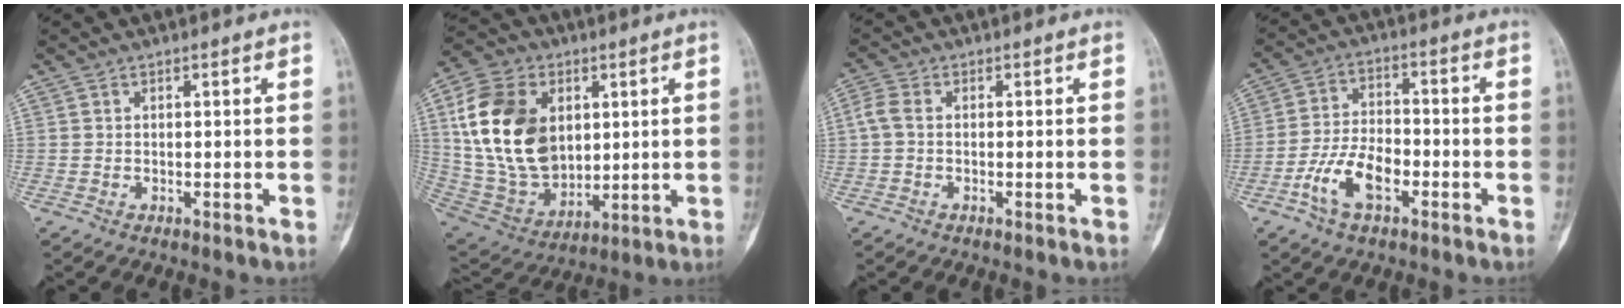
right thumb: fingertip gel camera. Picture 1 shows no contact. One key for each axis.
{"total": 21.6, "fx": 4.7, "fy": 15.2, "fz": 14.7, "tx": -0.259, "ty": -0.013, "tz": 0.102}
{"total": 3.0, "fx": -0.4, "fy": 1.9, "fz": 2.3, "tx": -0.061, "ty": 0.006, "tz": -0.020}
{"total": 9.6, "fx": -4.2, "fy": 5.0, "fz": 7.1, "tx": -0.133, "ty": 0.027, "tz": -0.082}